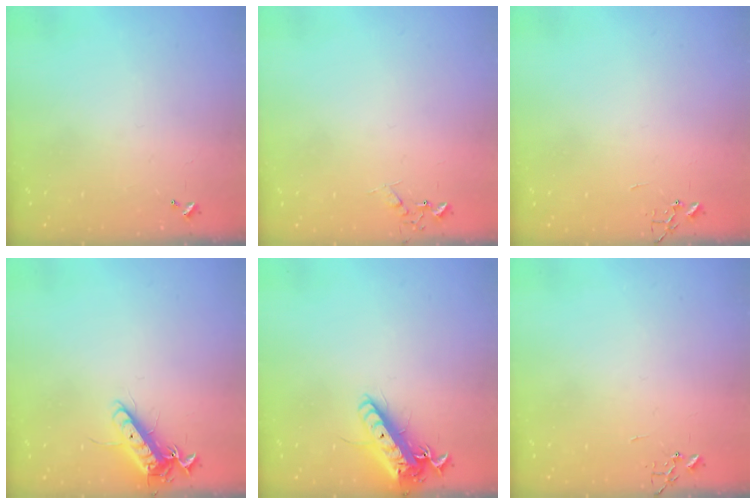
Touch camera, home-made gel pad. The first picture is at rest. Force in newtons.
{"total": 6.9, "press": 6.9, "slide": 0.5}
{"total": 0.0}
{"total": 12.6, "press": 12.6, "slide": 1.4}
{"total": 16.8, "press": 16.5, "slide": 3.2}
{"total": 0.0}